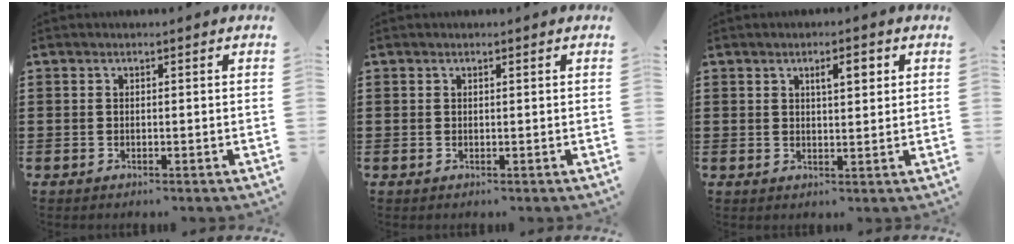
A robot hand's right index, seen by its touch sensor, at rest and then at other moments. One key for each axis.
{"total": 0.0}
{"total": 3.3, "fx": 1.3, "fy": 1.0, "fz": 2.8, "tx": -0.042, "ty": 0.001, "tz": 0.015}